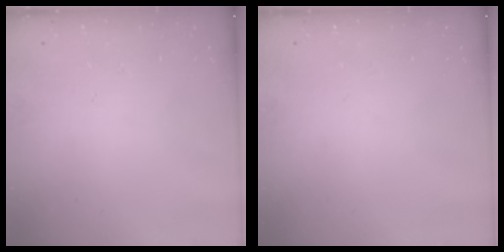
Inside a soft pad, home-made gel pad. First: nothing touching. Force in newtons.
{"total": 0.0}